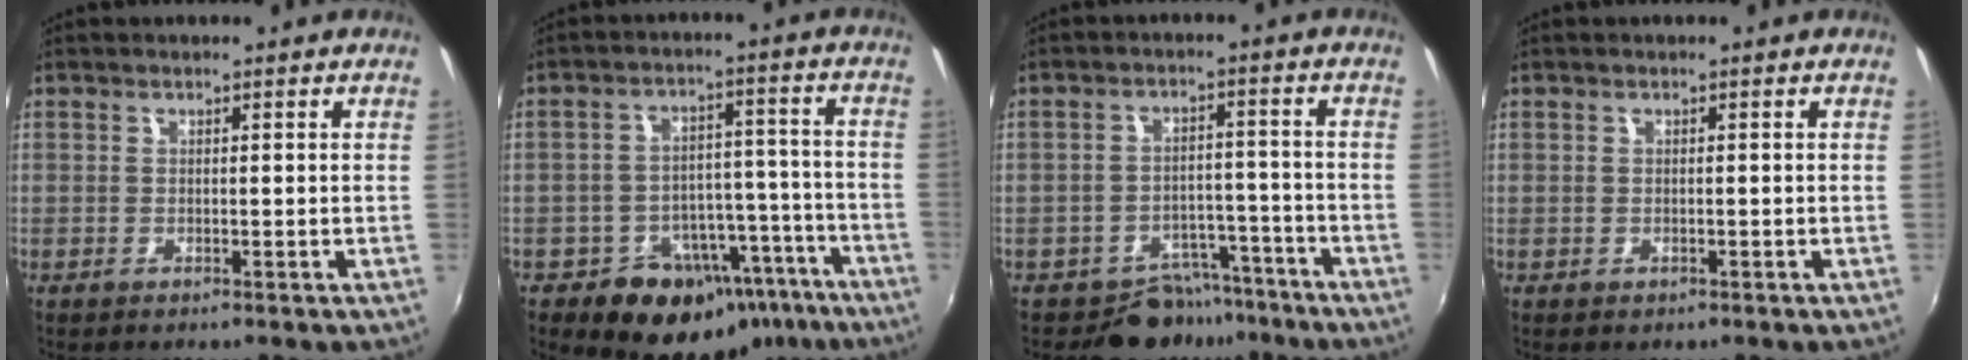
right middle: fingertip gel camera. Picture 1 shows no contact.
{"total": 16.1, "force": [-10.6, 10.7, 5.5], "torque": [-0.097, 0.044, -0.122]}
{"total": 7.2, "force": [-5.9, 4.2, 0.7], "torque": [-0.009, 0.028, -0.076]}
{"total": 0.7, "force": [-0.3, 0.7, 0.0], "torque": [0.002, -0.003, -0.004]}